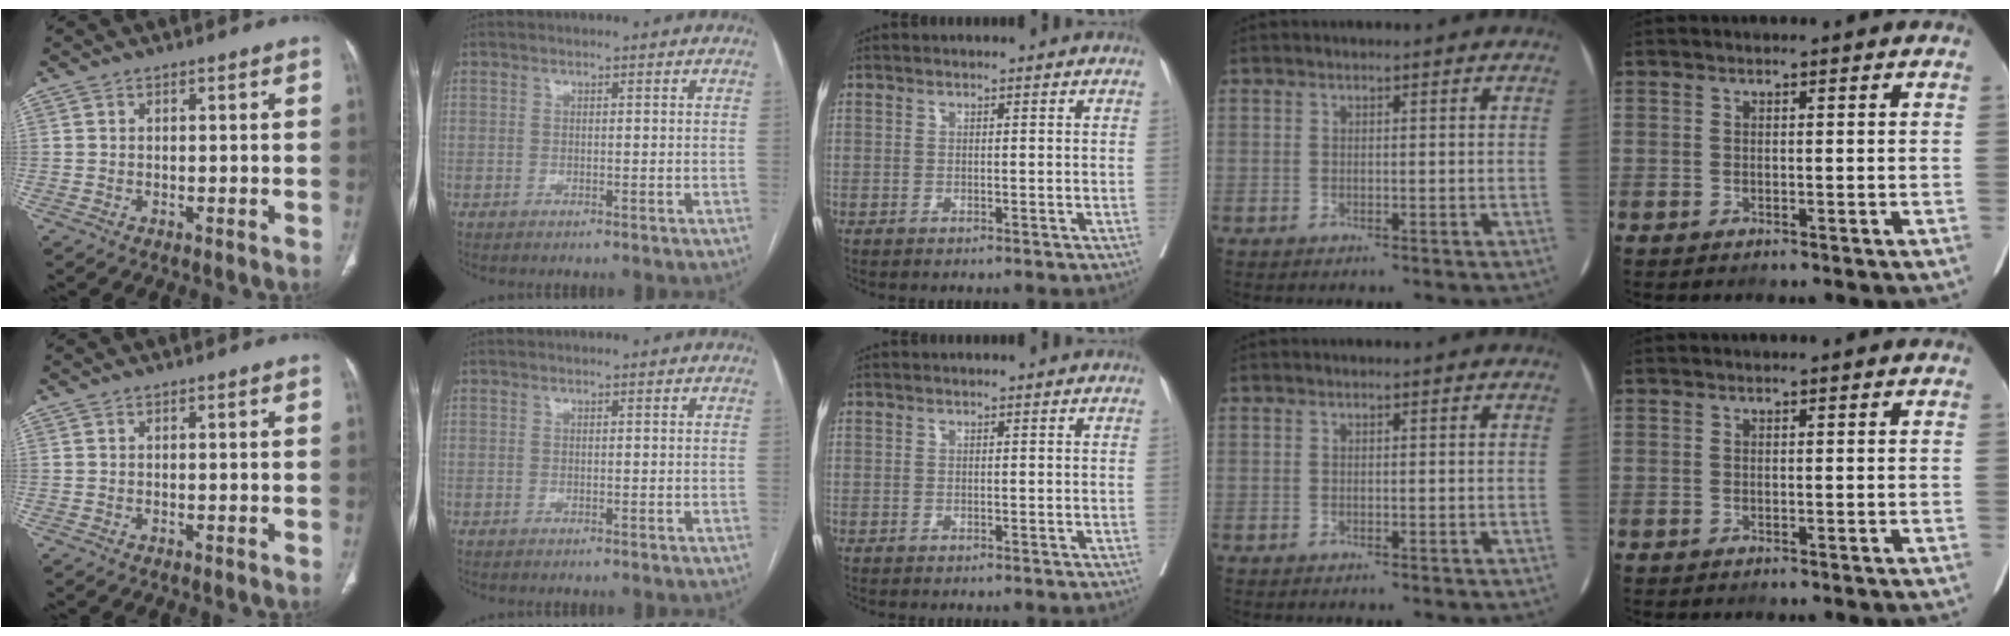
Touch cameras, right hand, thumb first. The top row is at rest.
{}